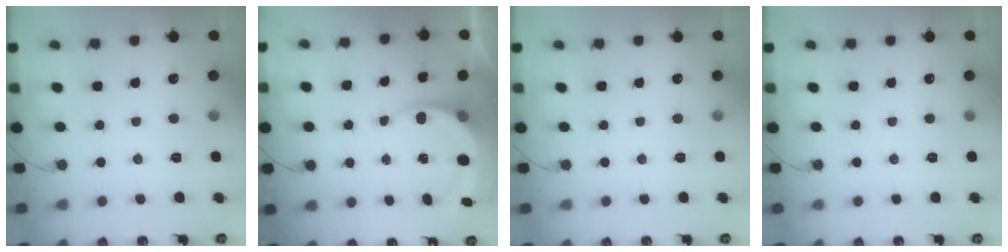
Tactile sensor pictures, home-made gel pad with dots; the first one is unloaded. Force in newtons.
{"total": 6.5, "press": 6.4, "slide": 1.3}
{"total": 0.0}
{"total": 0.0}